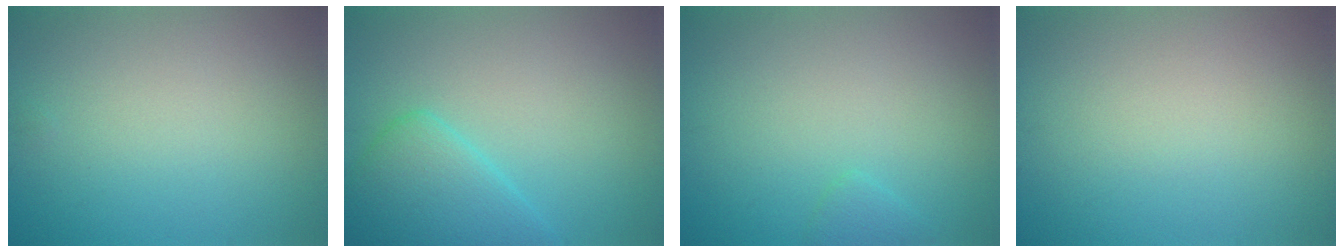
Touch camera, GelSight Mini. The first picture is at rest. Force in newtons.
{"total": 4.0, "press": 4.0, "slide": 0.3}
{"total": 1.0, "press": 1.0, "slide": 0.1}
{"total": 0.0}